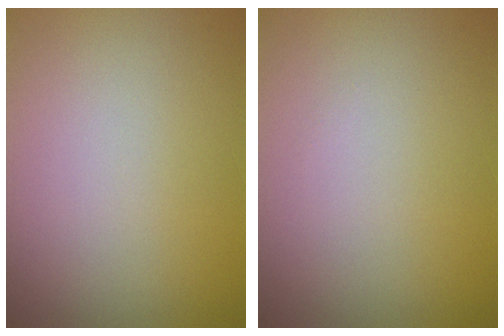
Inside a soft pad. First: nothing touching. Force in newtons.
{"total": 0.0}